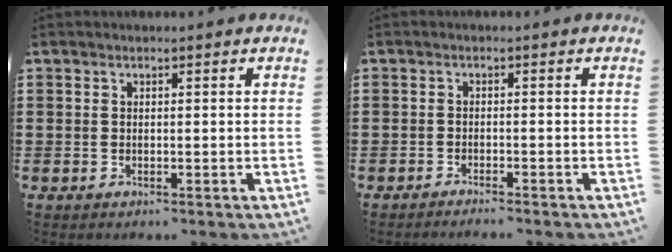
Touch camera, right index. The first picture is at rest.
{"total": 1.1, "force": [-1.1, -0.2, 0.1], "torque": [-0.003, 0.003, -0.022]}